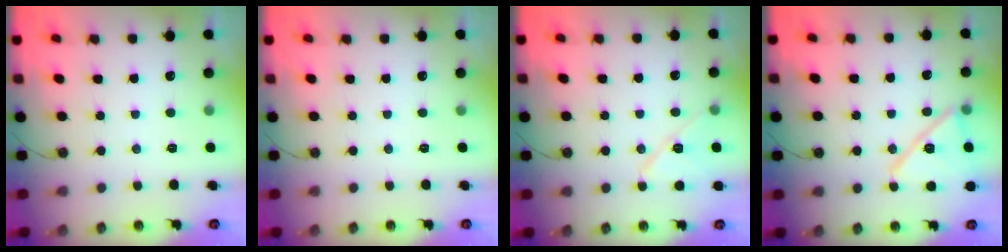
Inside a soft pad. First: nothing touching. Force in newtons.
{"total": 0.0}
{"total": 10.2, "press": 10.2, "slide": 0.9}
{"total": 14.7, "press": 14.7, "slide": 0.6}